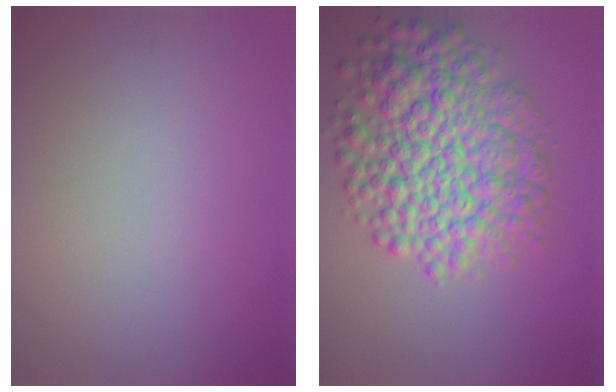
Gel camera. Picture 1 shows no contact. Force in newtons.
{"total": 9.9, "press": 9.9, "slide": 0.3}